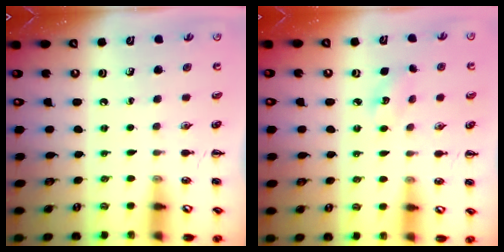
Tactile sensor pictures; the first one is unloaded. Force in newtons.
{"total": 3.5, "press": 3.4, "slide": 0.8}